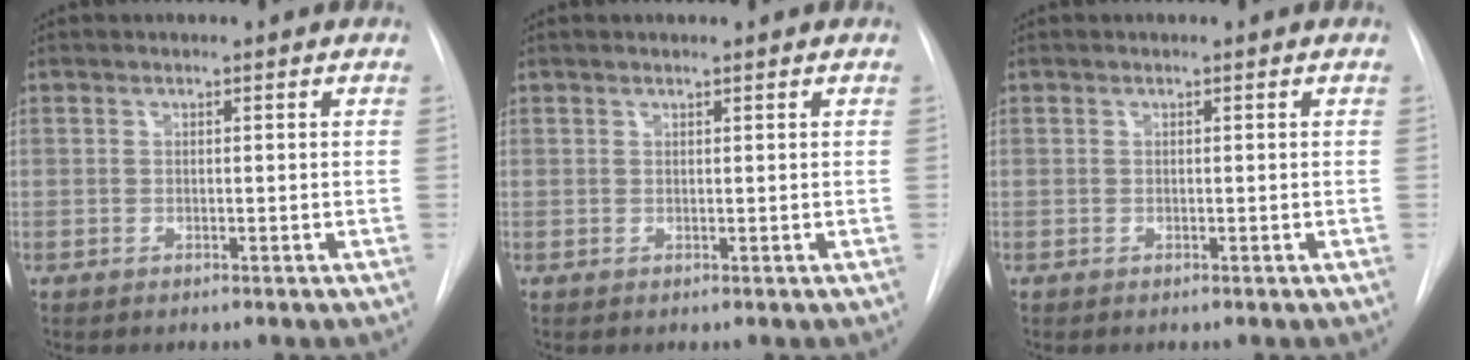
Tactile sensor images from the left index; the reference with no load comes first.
{"total": 0.8, "force": [0.7, 0.0, 0.4], "torque": [-0.010, 0.010, 0.015]}
{"total": 0.0}